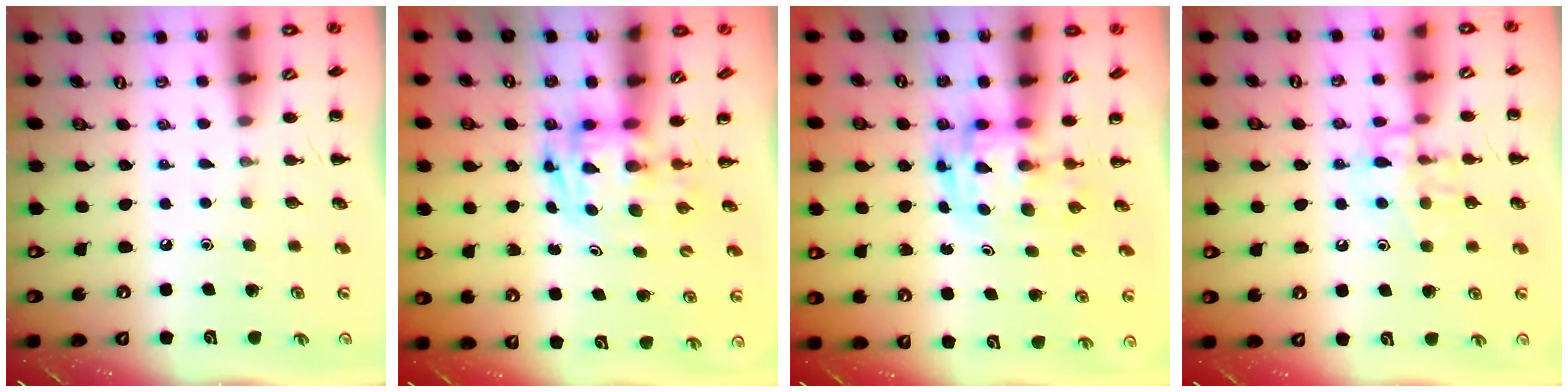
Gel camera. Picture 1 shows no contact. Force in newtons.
{"total": 2.8, "press": 2.8, "slide": 0.5}
{"total": 3.0, "press": 2.9, "slide": 0.5}
{"total": 12.0, "press": 11.9, "slide": 0.9}